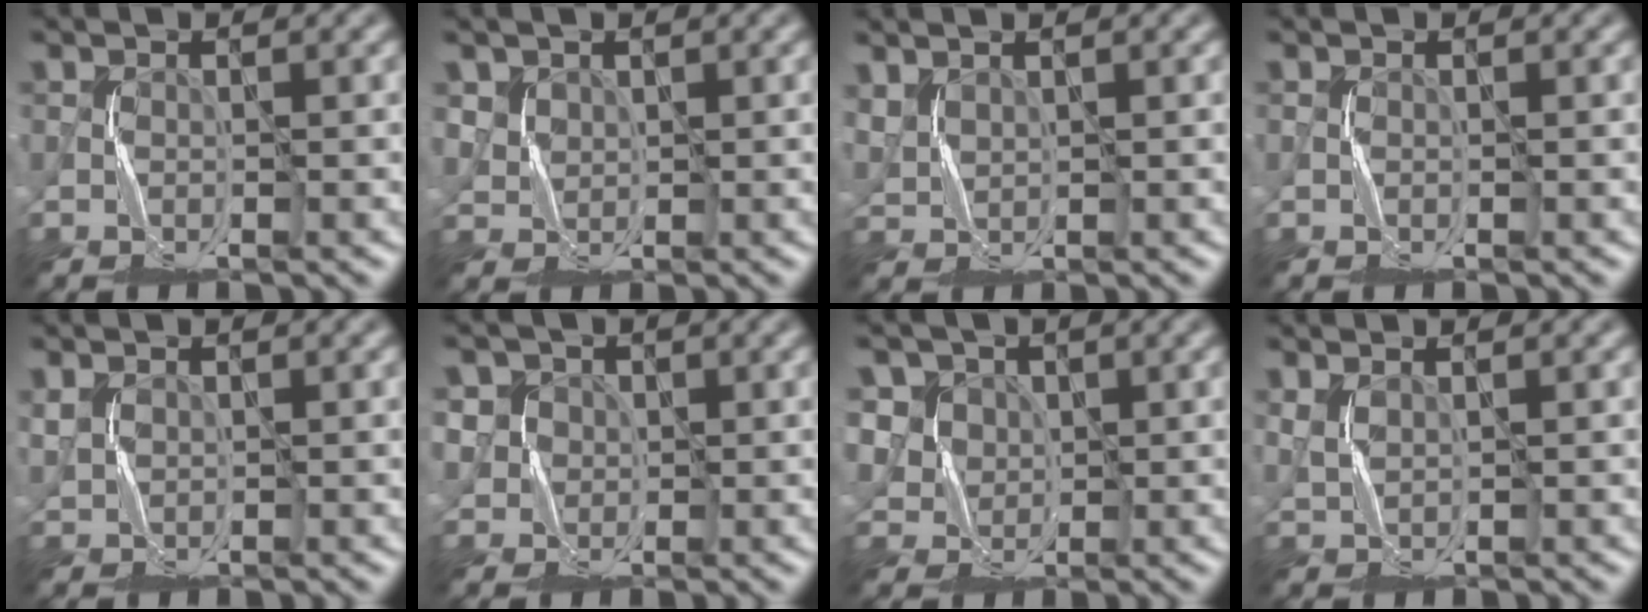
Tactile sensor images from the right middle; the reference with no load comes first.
{"total": 1.8, "force": [1.2, 1.3, 0.1], "torque": [-0.022, -0.014, 0.036]}
{"total": 1.9, "force": [1.4, 1.0, 0.8], "torque": [-0.034, -0.001, 0.034]}
{"total": 0.0}
{"total": 1.4, "force": [0.6, 1.0, 0.7], "torque": [-0.029, -0.002, 0.016]}
{"total": 3.8, "force": [1.4, 3.5, 0.7], "torque": [-0.027, 0.006, 0.024]}
{"total": 5.7, "force": [2.5, 4.8, 1.8], "torque": [-0.047, 0.003, 0.041]}
{"total": 1.2, "force": [0.8, 0.2, 0.8], "torque": [-0.030, -0.003, 0.023]}